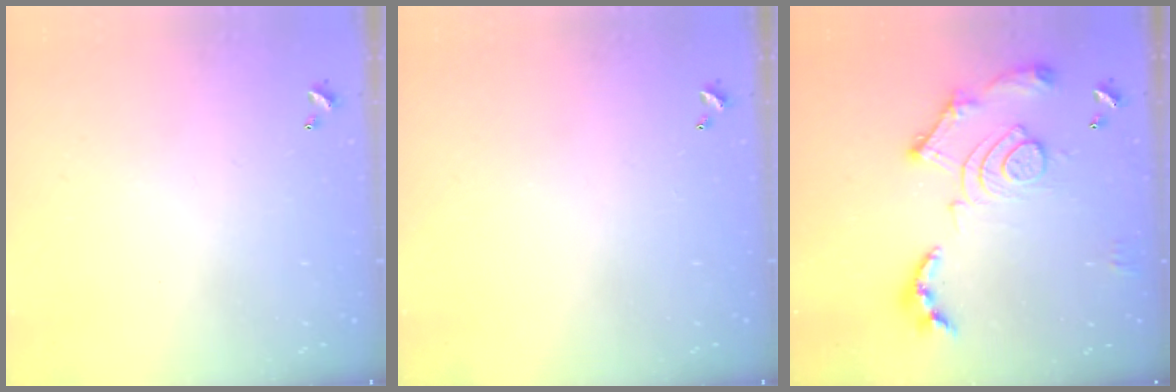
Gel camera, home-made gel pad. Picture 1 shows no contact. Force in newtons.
{"total": 0.0}
{"total": 18.1, "press": 18.0, "slide": 1.9}